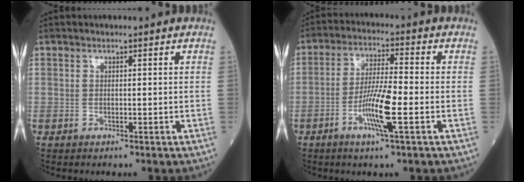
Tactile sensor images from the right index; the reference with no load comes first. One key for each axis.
{"total": 8.1, "fx": -2.8, "fy": 0.2, "fz": 7.6, "tx": -0.145, "ty": -0.006, "tz": -0.056}